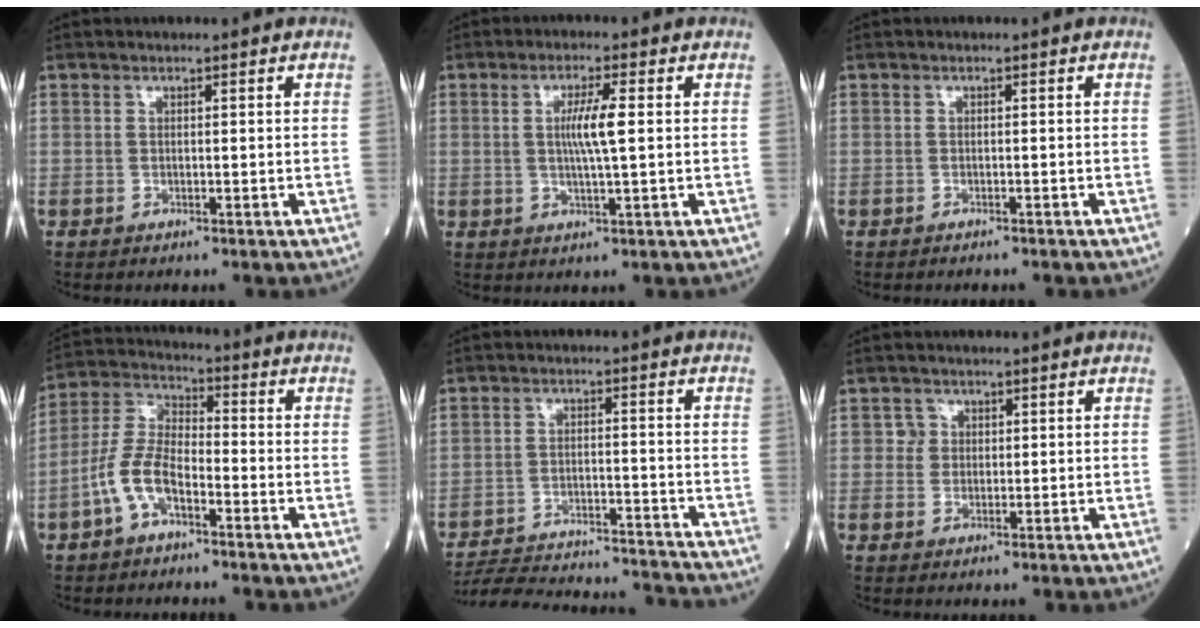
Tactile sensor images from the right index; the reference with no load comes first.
{"total": 5.0, "force": [0.7, -0.1, 4.9], "torque": [-0.093, 0.000, 0.014]}
{"total": 1.8, "force": [-1.6, 0.3, 0.7], "torque": [-0.017, -0.002, -0.015]}
{"total": 8.2, "force": [-3.8, 3.7, 6.3], "torque": [-0.148, 0.016, -0.077]}
{"total": 19.0, "force": [-18.3, 1.7, 5.0], "torque": [-0.105, -0.011, -0.255]}
{"total": 1.7, "force": [0.5, 1.7, 0.1], "torque": [0.005, 0.001, 0.006]}